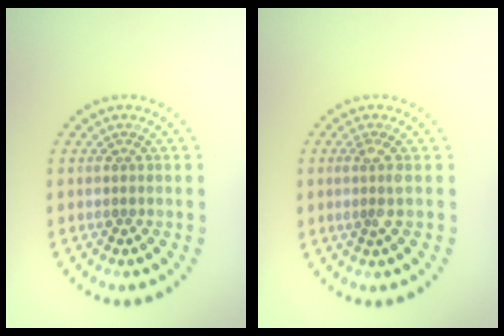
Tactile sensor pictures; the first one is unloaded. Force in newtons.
{"total": 1.6, "press": 1.3, "slide": 0.9}